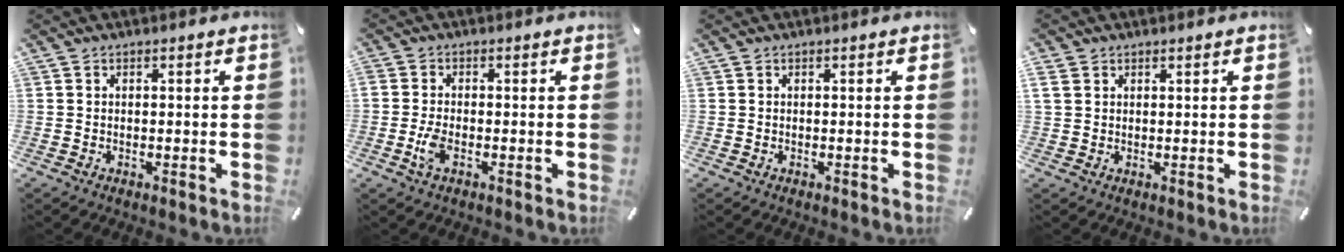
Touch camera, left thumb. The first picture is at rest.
{"total": 3.9, "force": [-1.3, 1.9, 3.2], "torque": [-0.081, -0.004, -0.027]}
{"total": 0.0}
{"total": 2.2, "force": [1.2, 1.7, 0.7], "torque": [-0.018, 0.002, 0.023]}